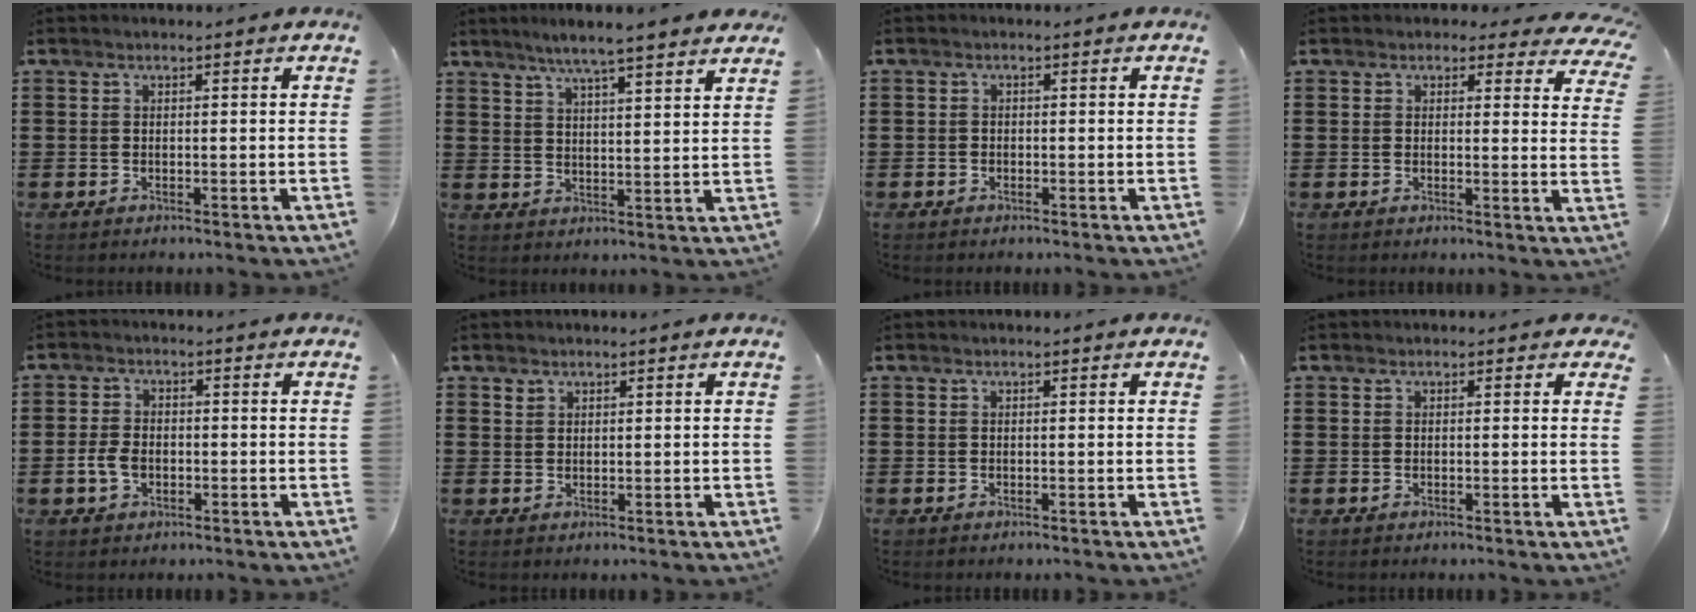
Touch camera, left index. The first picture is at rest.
{"total": 5.6, "force": [4.8, -0.2, 2.8], "torque": [-0.070, -0.015, 0.083]}
{"total": 0.8, "force": [-0.6, 0.5, 0.2], "torque": [-0.005, 0.001, -0.012]}
{"total": 2.6, "force": [2.2, 1.0, 1.0], "torque": [-0.014, -0.008, 0.037]}
{"total": 3.9, "force": [-1.0, 2.5, 2.8], "torque": [-0.073, -0.003, -0.025]}
{"total": 1.1, "force": [0.9, 0.8, 0.1], "torque": [-0.005, 0.001, 0.018]}
{"total": 0.0}
{"total": 0.6, "force": [0.1, 0.5, 0.3], "torque": [-0.008, 0.006, 0.001]}